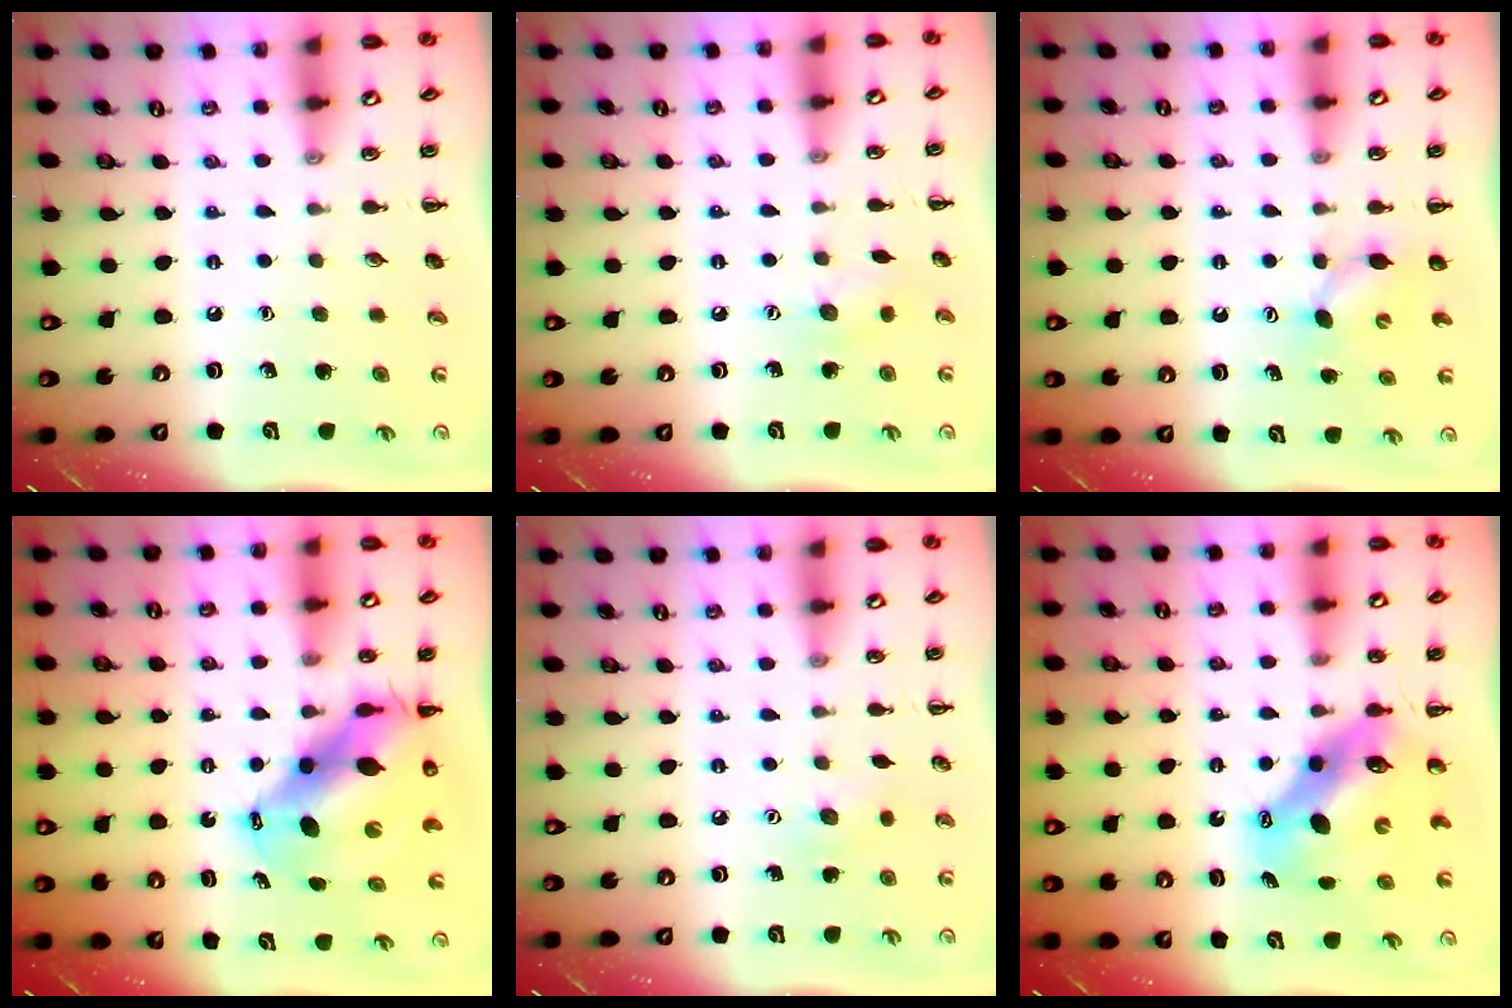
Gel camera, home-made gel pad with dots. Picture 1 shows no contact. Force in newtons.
{"total": 6.9, "press": 6.7, "slide": 1.3}
{"total": 5.5, "press": 5.4, "slide": 1.1}
{"total": 13.0, "press": 12.5, "slide": 3.4}
{"total": 3.9, "press": 3.7, "slide": 1.0}
{"total": 8.9, "press": 8.6, "slide": 2.3}